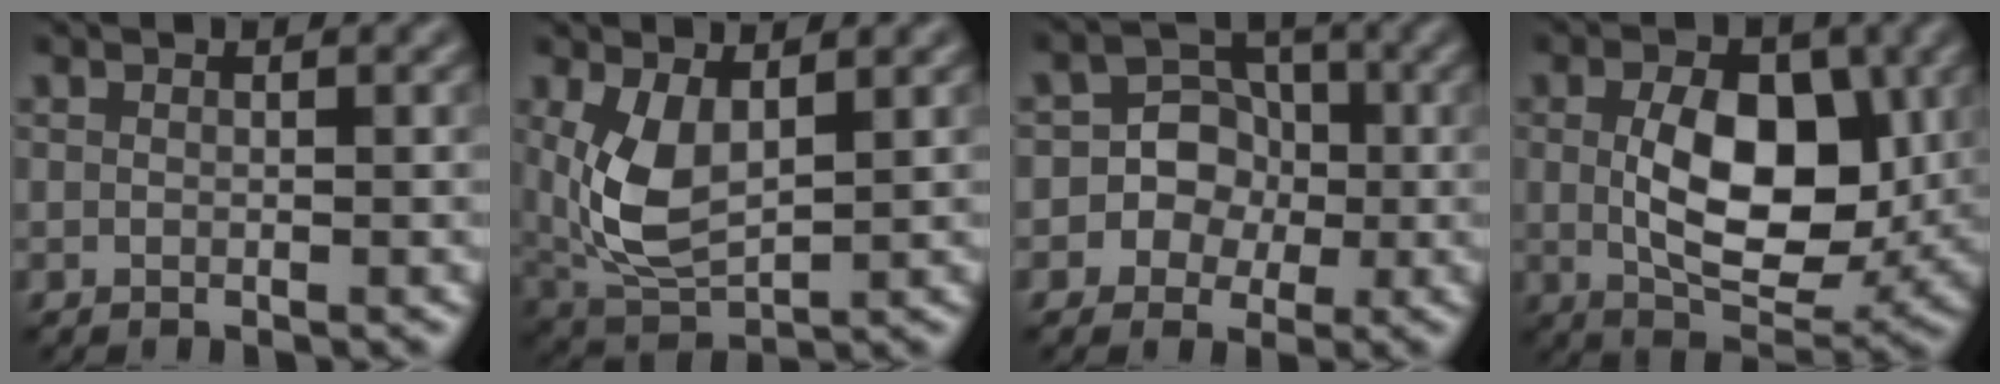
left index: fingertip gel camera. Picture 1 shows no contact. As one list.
[{"total": 5.7, "force": [1.1, 2.9, 4.7], "torque": [-0.117, -0.008, 0.030]}, {"total": 5.2, "force": [-0.9, 4.9, 1.6], "torque": [0.000, 0.025, -0.031]}, {"total": 8.8, "force": [0.4, 5.2, 7.1], "torque": [-0.122, -0.009, 0.009]}]